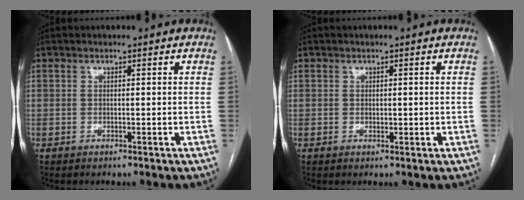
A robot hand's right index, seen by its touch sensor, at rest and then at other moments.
{"total": 1.0, "force": [0.1, 0.6, 0.7], "torque": [-0.010, -0.003, 0.003]}